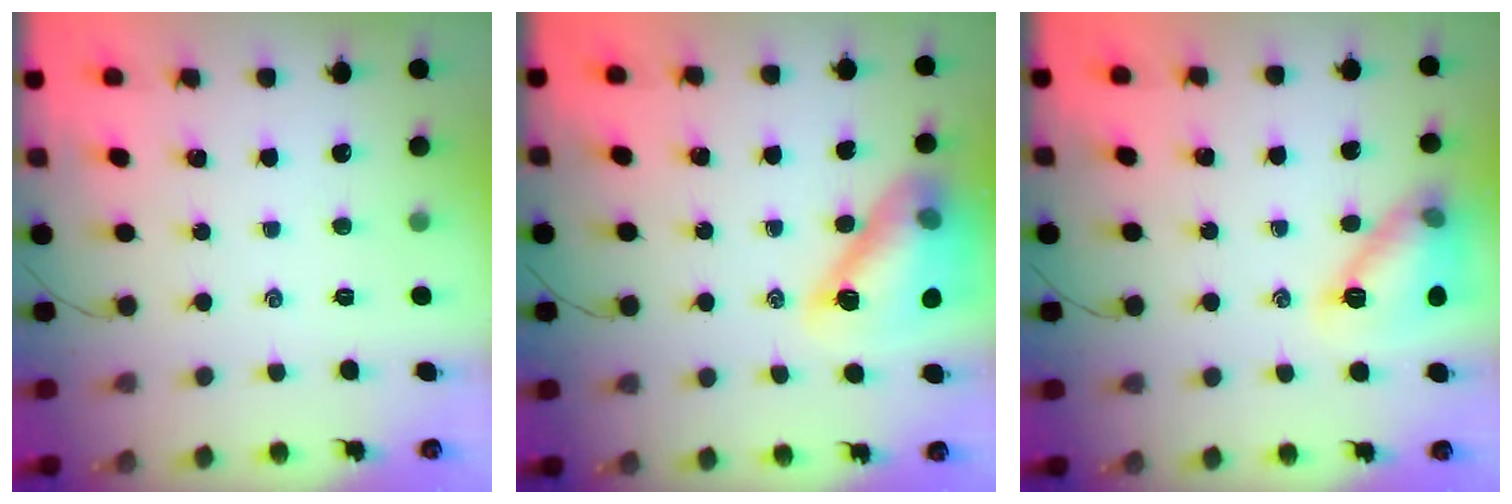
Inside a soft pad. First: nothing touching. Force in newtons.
{"total": 14.4, "press": 14.0, "slide": 3.1}
{"total": 12.2, "press": 12.2, "slide": 0.1}